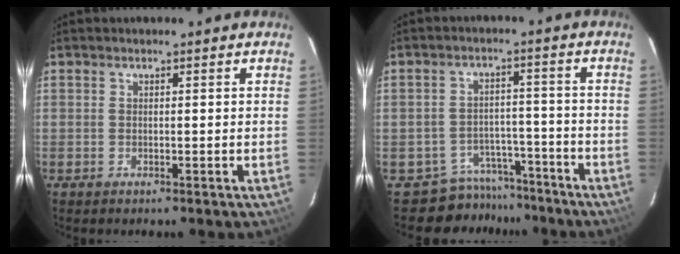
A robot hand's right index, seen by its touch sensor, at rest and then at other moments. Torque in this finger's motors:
{"motor_torque": [-1.09, -0.59, -0.85, -0.21]}